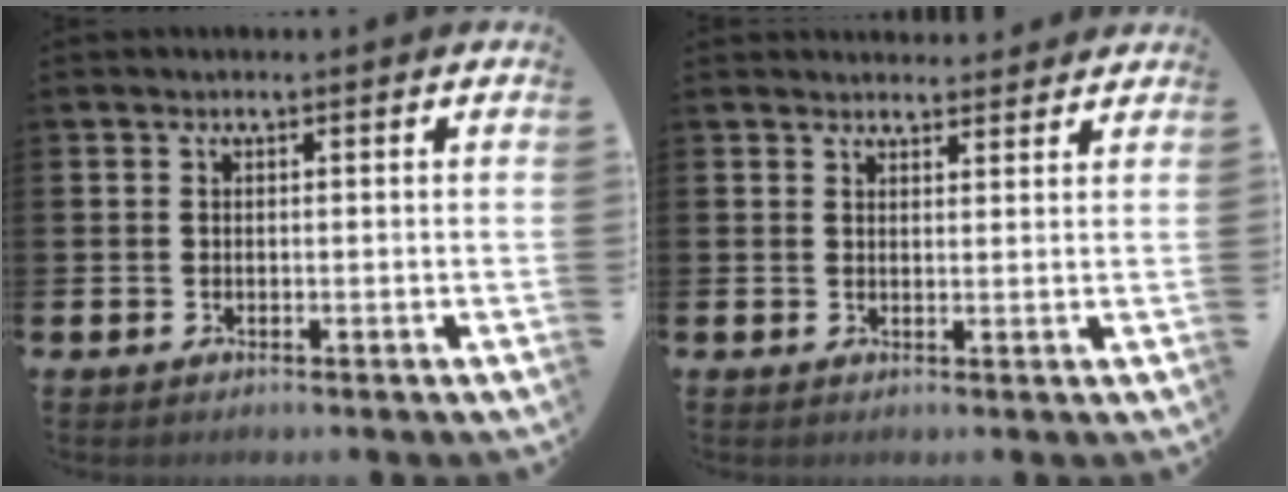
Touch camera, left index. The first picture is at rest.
{"total": 2.4, "force": [2.4, 0.4, -0.2], "torque": [0.010, -0.015, 0.041]}